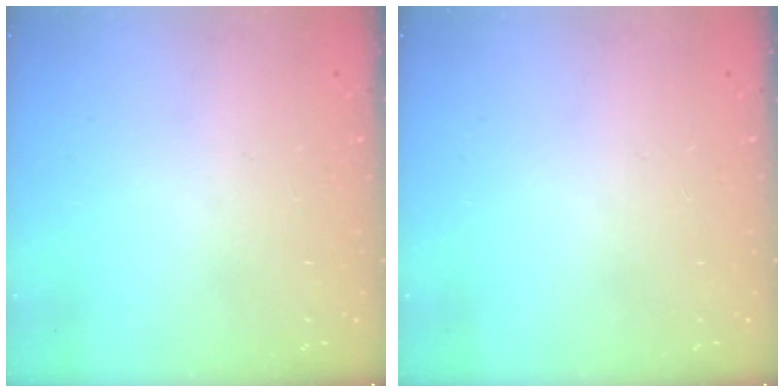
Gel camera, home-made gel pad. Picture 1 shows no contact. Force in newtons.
{"total": 0.0}